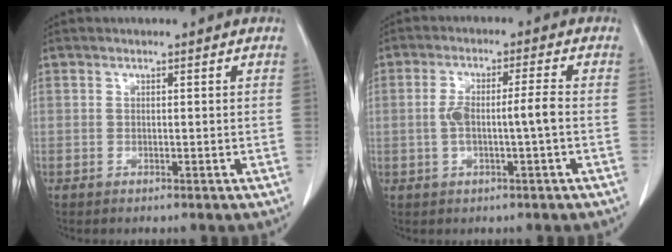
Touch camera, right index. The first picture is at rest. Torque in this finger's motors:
{"motor_torque": [0.33, 0.11, 0.30, 0.10]}